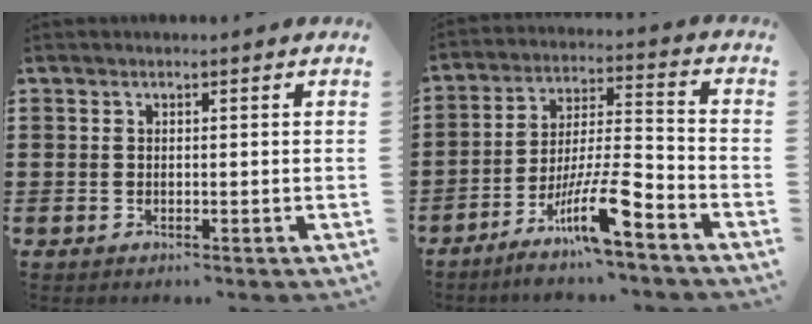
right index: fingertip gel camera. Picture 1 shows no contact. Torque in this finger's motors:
{"motor_torque": [0.98, -0.58, 0.84, 0.19]}